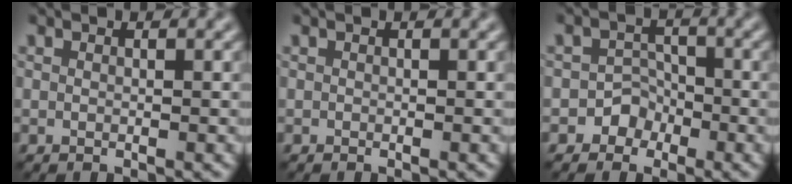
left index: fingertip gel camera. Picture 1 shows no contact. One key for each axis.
{"total": 0.0}
{"total": 2.3, "fx": -1.3, "fy": 1.9, "fz": 0.4, "tx": 0.020, "ty": 0.014, "tz": -0.032}